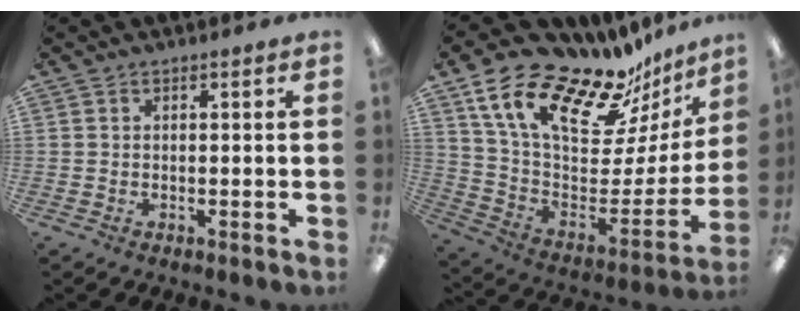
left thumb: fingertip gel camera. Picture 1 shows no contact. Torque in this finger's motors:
{"motor_torque": [0.48, 0.49, 1.20, -1.57, 0.45]}